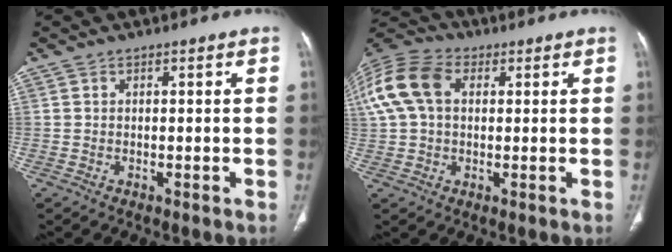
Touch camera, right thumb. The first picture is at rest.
{"total": 15.8, "force": [3.9, 10.9, 10.8], "torque": [-0.254, 0.037, 0.069]}